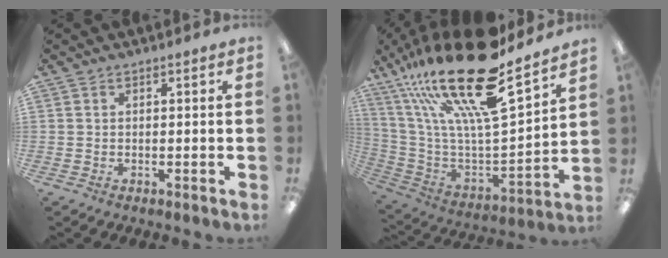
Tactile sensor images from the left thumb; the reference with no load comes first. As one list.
[{"total": 29.8, "force": [20.3, 9.1, 19.8], "torque": [-0.355, -0.132, 0.340]}]